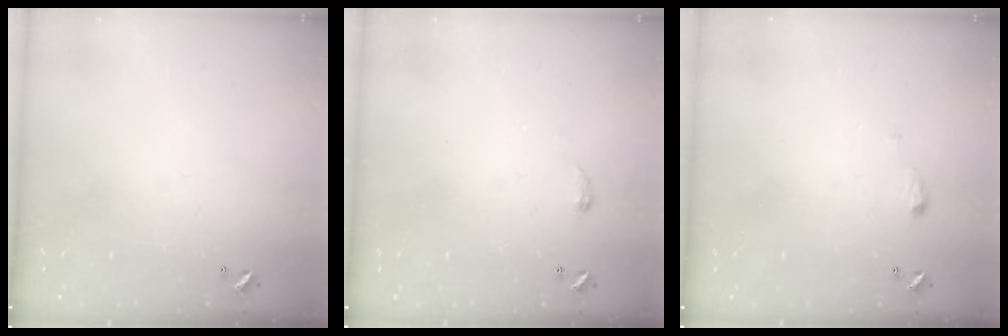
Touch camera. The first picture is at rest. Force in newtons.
{"total": 2.8, "press": 2.7, "slide": 0.5}
{"total": 2.9, "press": 2.9, "slide": 0.5}